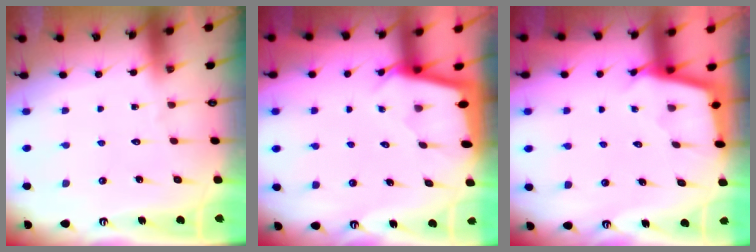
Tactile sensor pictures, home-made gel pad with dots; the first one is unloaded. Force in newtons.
{"total": 2.1, "press": 2.1, "slide": 0.2}
{"total": 2.2, "press": 2.2, "slide": 0.2}